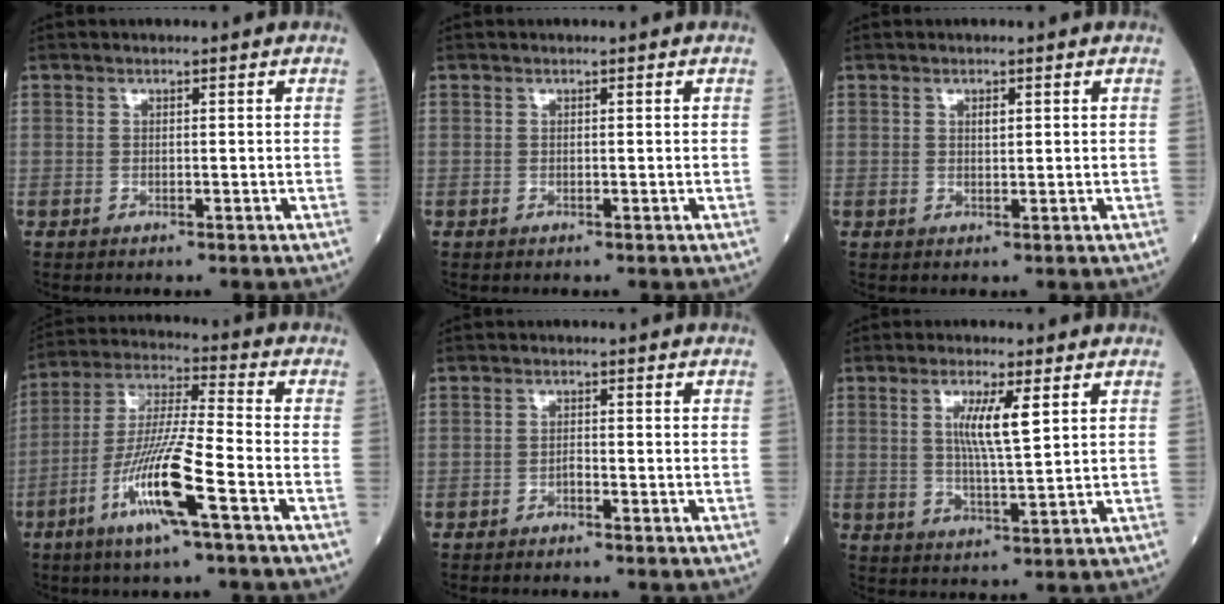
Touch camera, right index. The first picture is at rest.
{"total": 0.0}
{"total": 0.9, "force": [0.4, 0.4, 0.7], "torque": [-0.009, -0.001, 0.005]}
{"total": 12.8, "force": [-5.6, 0.1, 11.5], "torque": [-0.233, -0.010, -0.108]}
{"total": 1.2, "force": [-1.0, 0.0, 0.6], "torque": [-0.010, 0.003, -0.018]}
{"total": 6.3, "force": [2.1, 0.4, 5.9], "torque": [-0.111, -0.004, 0.040]}